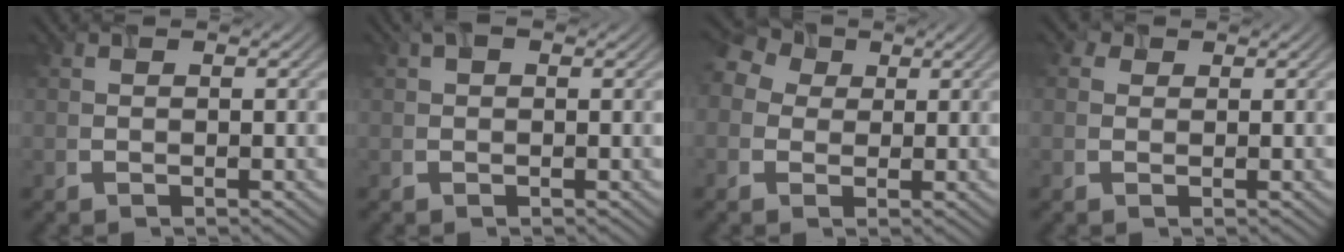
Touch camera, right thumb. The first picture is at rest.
{"total": 1.9, "force": [0.7, 1.0, 1.4], "torque": [-0.024, 0.010, 0.015]}
{"total": 5.9, "force": [1.7, 4.6, 3.3], "torque": [-0.105, 0.025, 0.026]}
{"total": 1.8, "force": [0.8, 1.4, 0.8], "torque": [-0.015, 0.005, 0.011]}